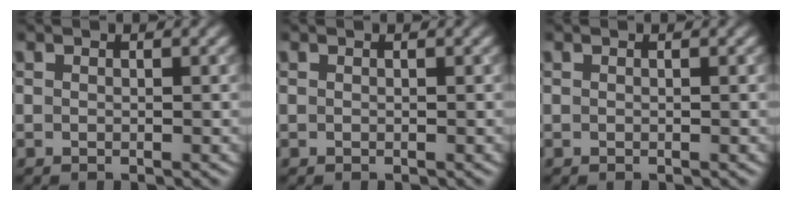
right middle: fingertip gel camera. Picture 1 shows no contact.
{"total": 0.0}
{"total": 0.0}